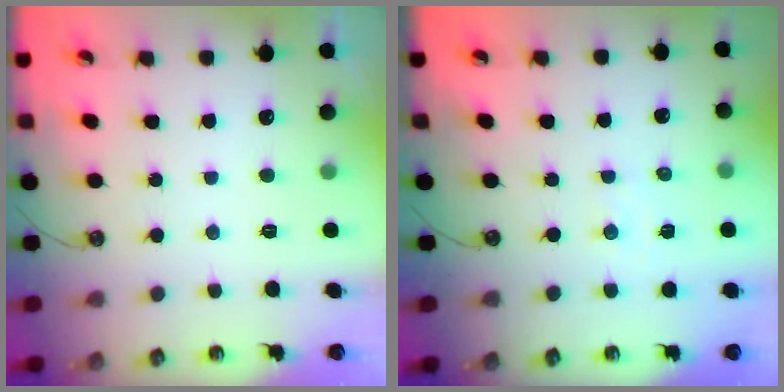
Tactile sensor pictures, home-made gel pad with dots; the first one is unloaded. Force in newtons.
{"total": 2.3, "press": 2.3, "slide": 0.3}